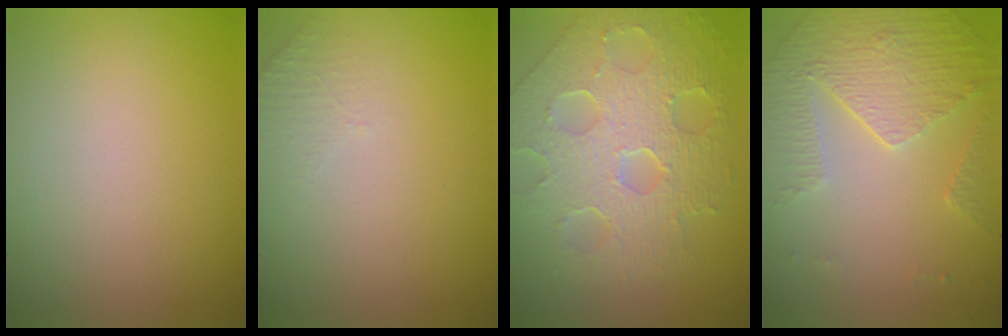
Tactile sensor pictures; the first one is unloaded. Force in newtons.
{"total": 1.3, "press": 1.2, "slide": 0.3}
{"total": 8.0, "press": 5.6, "slide": 5.7}
{"total": 5.0, "press": 3.6, "slide": 3.5}